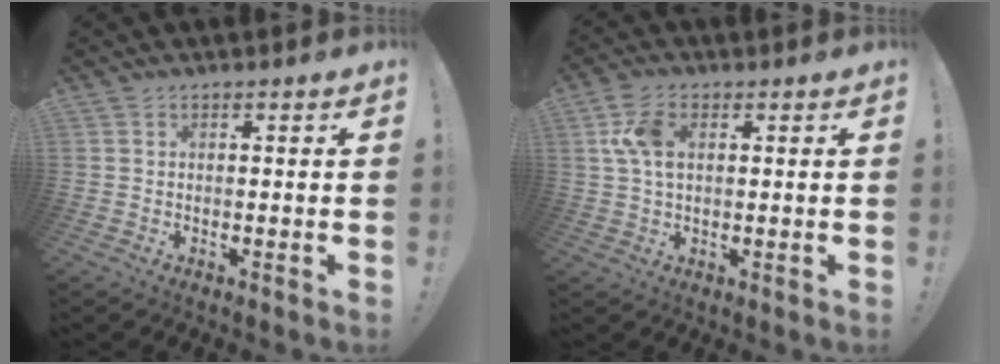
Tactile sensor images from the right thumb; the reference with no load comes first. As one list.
[{"total": 8.2, "force": [2.1, 4.9, 6.3], "torque": [-0.132, 0.008, 0.043]}]